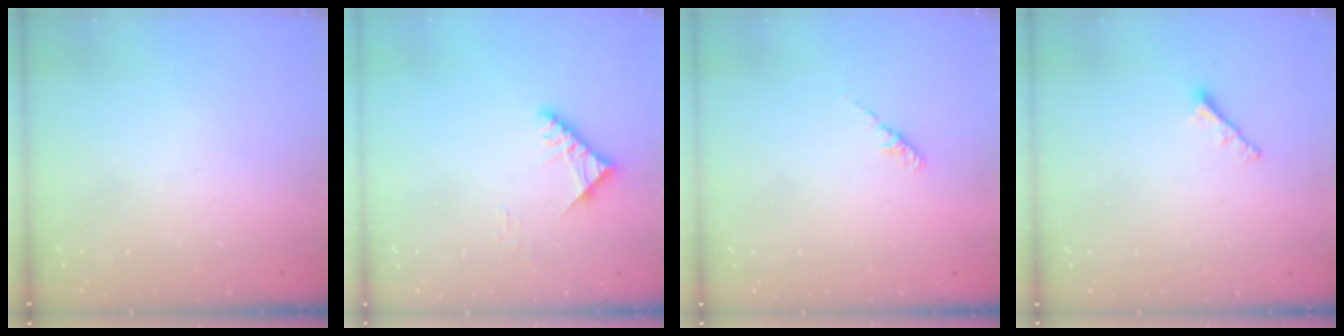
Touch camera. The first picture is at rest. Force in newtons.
{"total": 4.7, "press": 4.7, "slide": 0.9}
{"total": 2.2, "press": 2.1, "slide": 0.6}
{"total": 1.9, "press": 1.9, "slide": 0.5}